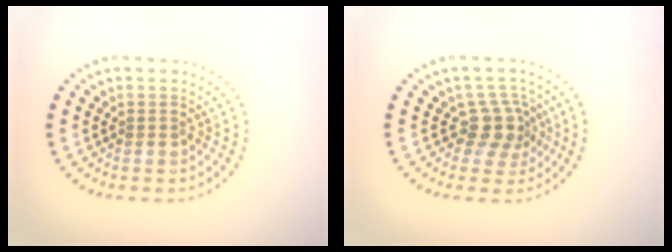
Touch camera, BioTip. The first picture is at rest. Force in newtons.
{"total": 2.7, "press": 2.1, "slide": 1.7}